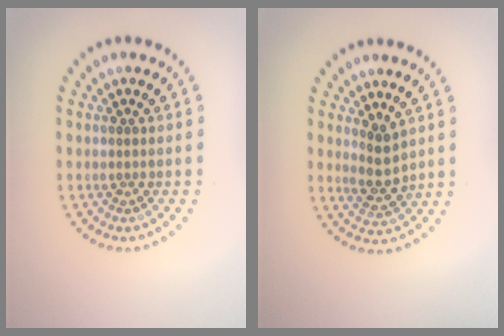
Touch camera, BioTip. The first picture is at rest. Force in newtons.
{"total": 2.3, "press": 2.0, "slide": 1.1}